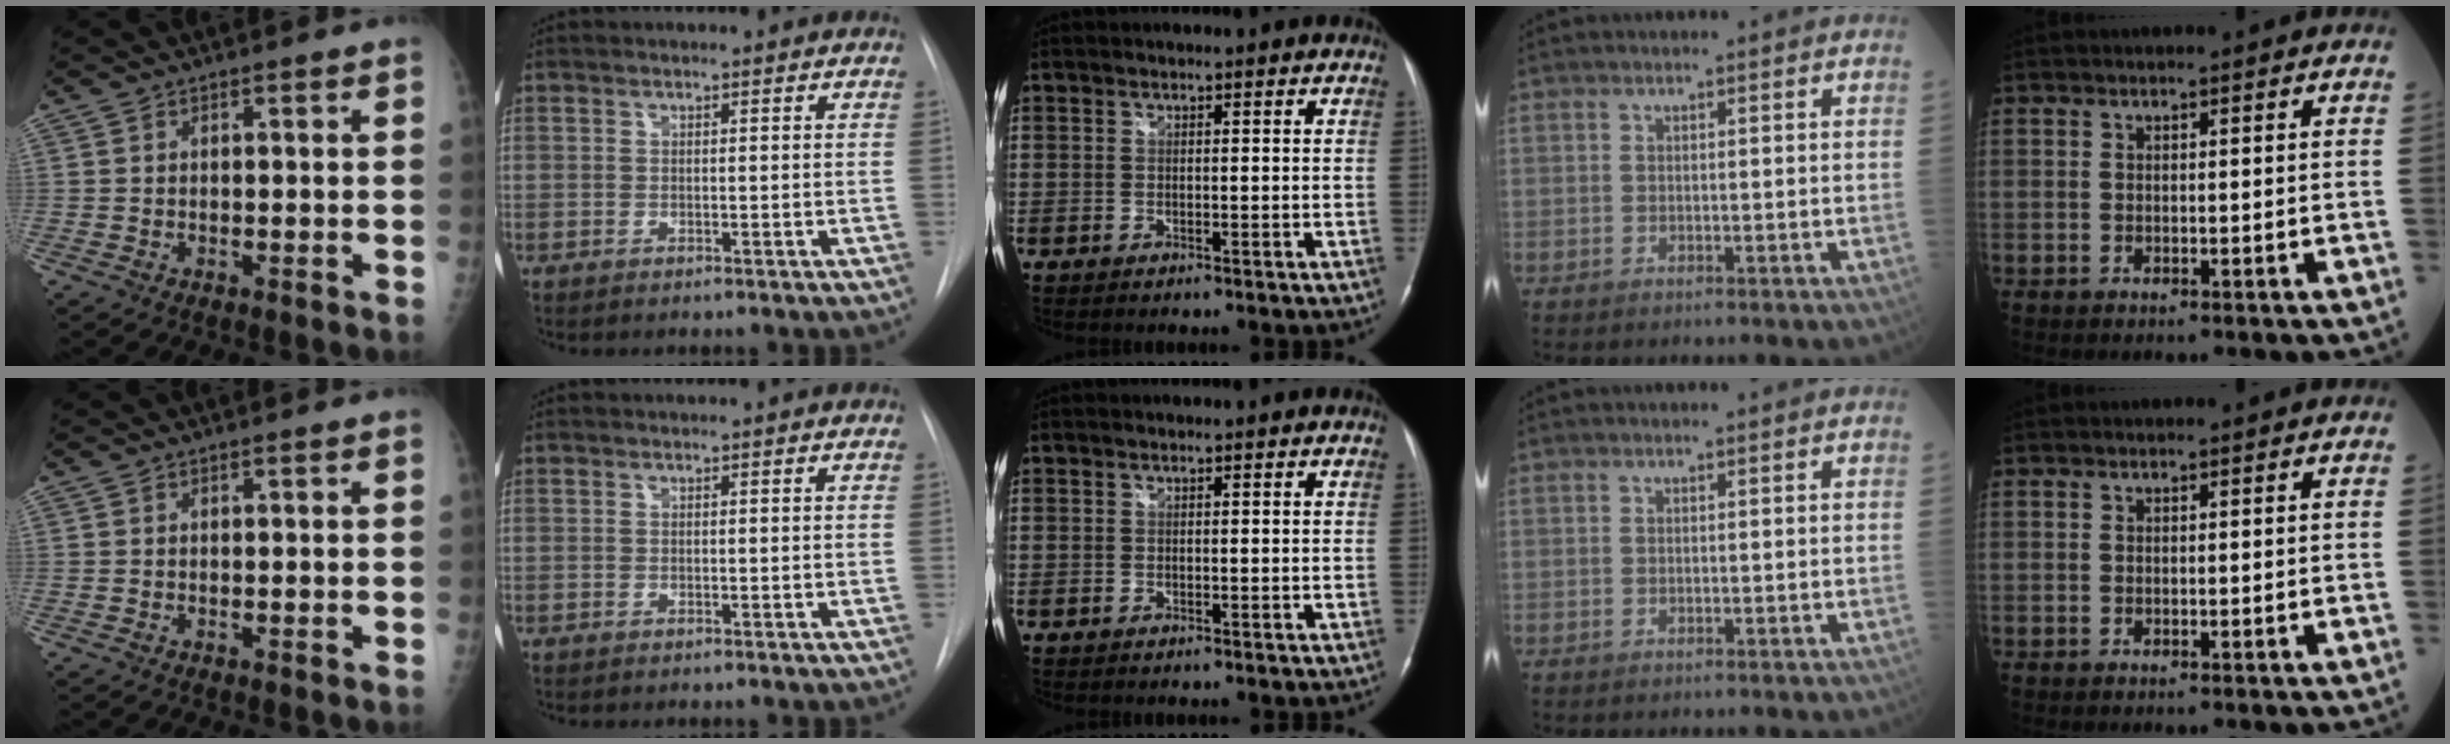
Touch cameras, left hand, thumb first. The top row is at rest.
{}